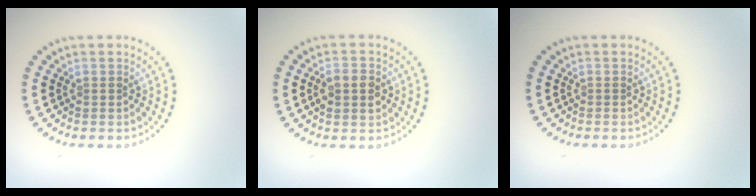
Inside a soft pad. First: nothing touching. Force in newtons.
{"total": 2.8, "press": 2.8, "slide": 0.1}
{"total": 0.0}